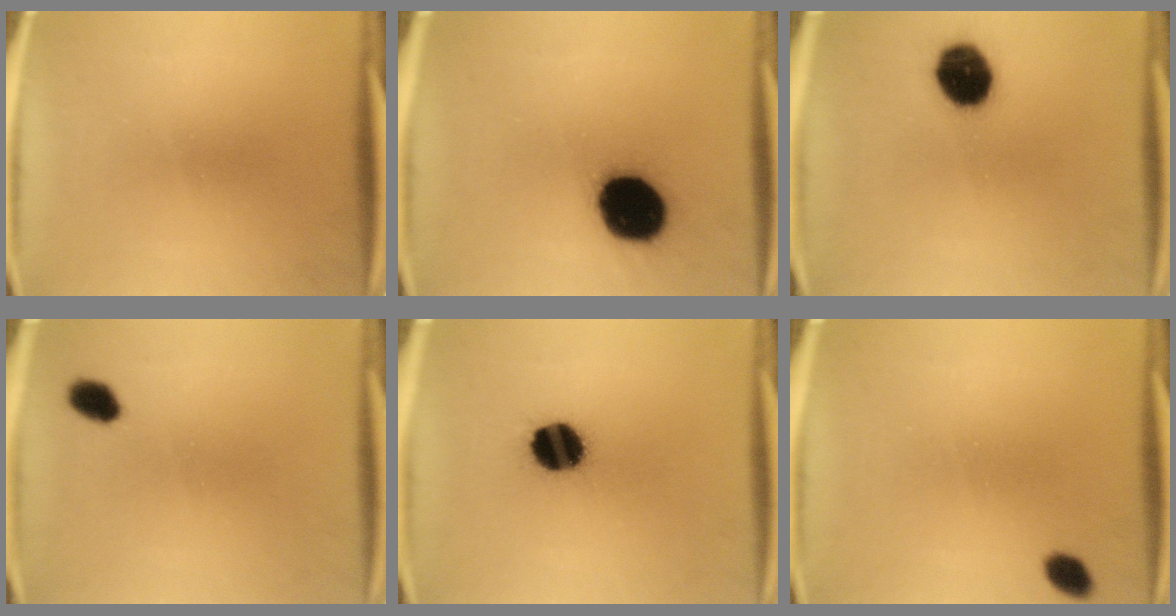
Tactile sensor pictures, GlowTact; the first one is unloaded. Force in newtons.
{"total": 19.6}
{"total": 11.9}
{"total": 3.2}
{"total": 12.0}
{"total": 2.7}